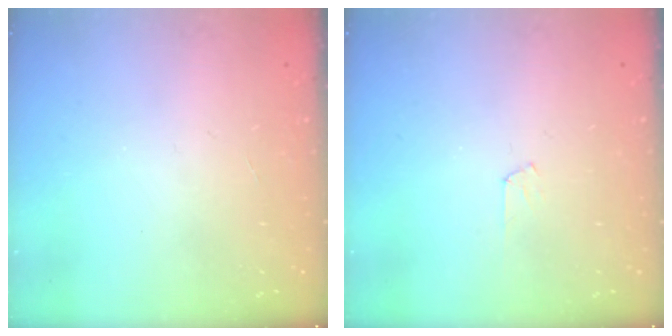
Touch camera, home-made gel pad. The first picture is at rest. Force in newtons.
{"total": 3.9, "press": 3.9, "slide": 0.5}